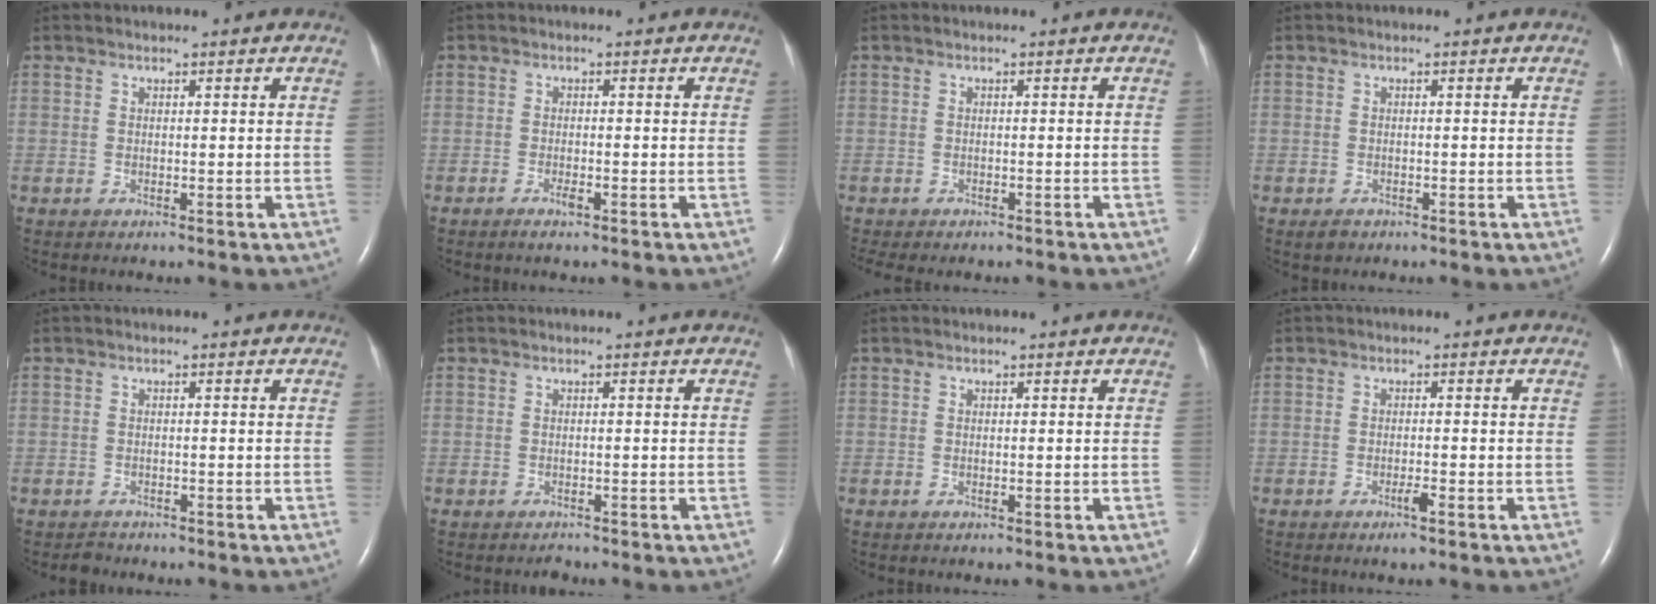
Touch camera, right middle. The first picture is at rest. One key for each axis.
{"total": 1.4, "fx": -1.0, "fy": 0.2, "fz": 1.1, "tx": -0.026, "ty": -0.002, "tz": -0.017}
{"total": 6.0, "fx": -5.0, "fy": 2.0, "fz": 2.6, "tx": -0.035, "ty": -0.003, "tz": -0.062}
{"total": 1.2, "fx": -0.8, "fy": 0.8, "fz": 0.5, "tx": -0.012, "ty": 0.000, "tz": -0.010}
{"total": 1.2, "fx": -1.0, "fy": 0.4, "fz": -0.2, "tx": -0.002, "ty": -0.002, "tz": -0.017}
{"total": 0.6, "fx": -0.6, "fy": 0.1, "fz": -0.1, "tx": -0.003, "ty": -0.002, "tz": -0.010}
{"total": 0.0}
{"total": 1.7, "fx": -1.1, "fy": 0.0, "fz": 1.3, "tx": -0.028, "ty": -0.003, "tz": -0.019}